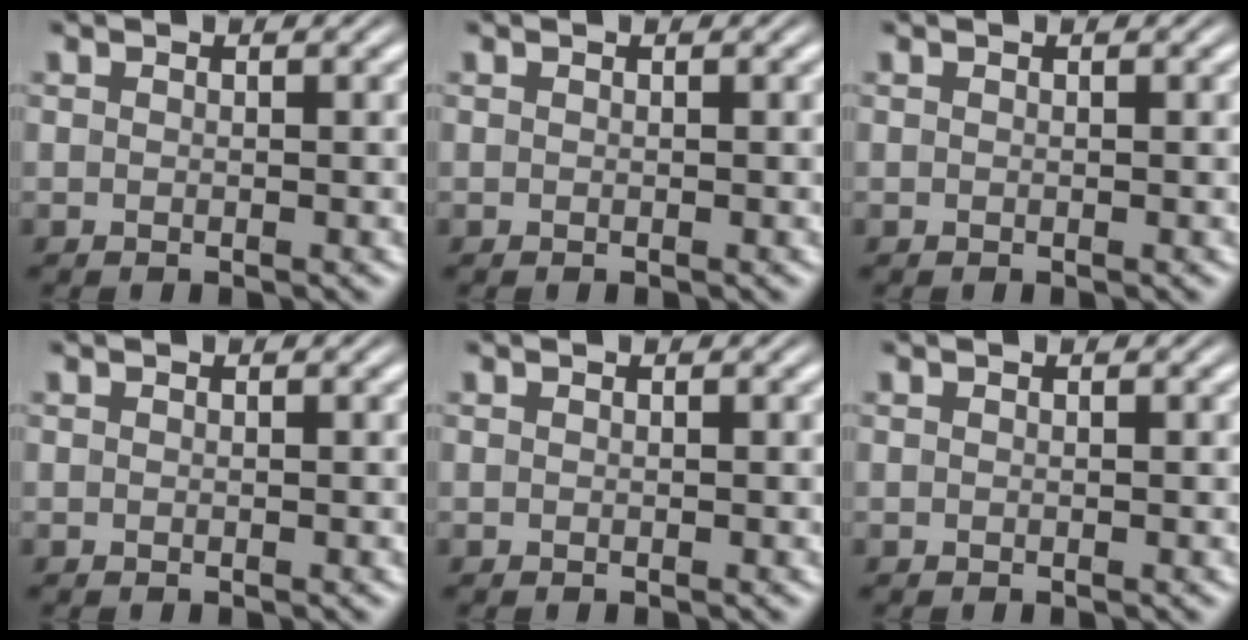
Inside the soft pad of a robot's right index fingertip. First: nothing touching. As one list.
[{"total": 0.0}, {"total": 0.0}, {"total": 0.0}, {"total": 0.0}, {"total": 0.0}]